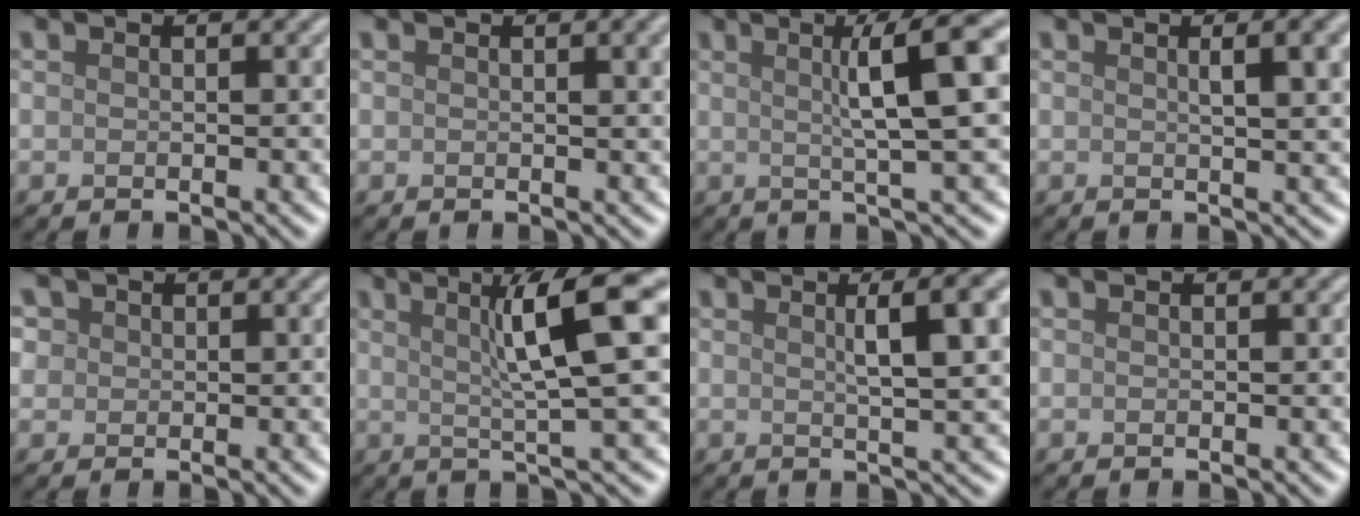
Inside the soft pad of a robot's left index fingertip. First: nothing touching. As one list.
[{"total": 3.1, "force": [1.0, 1.0, 2.7], "torque": [-0.024, 0.007, 0.012]}, {"total": 8.5, "force": [2.2, 1.4, 8.1], "torque": [-0.098, 0.022, 0.030]}, {"total": 6.2, "force": [1.8, 2.3, 5.5], "torque": [-0.037, 0.017, 0.017]}, {"total": 2.0, "force": [1.0, 1.7, 0.6], "torque": [-0.019, 0.005, 0.018]}, {"total": 8.5, "force": [2.4, 1.2, 8.1], "torque": [-0.106, 0.019, 0.036]}, {"total": 7.7, "force": [2.3, 2.0, 7.0], "torque": [-0.068, 0.019, 0.030]}, {"total": 0.0}]